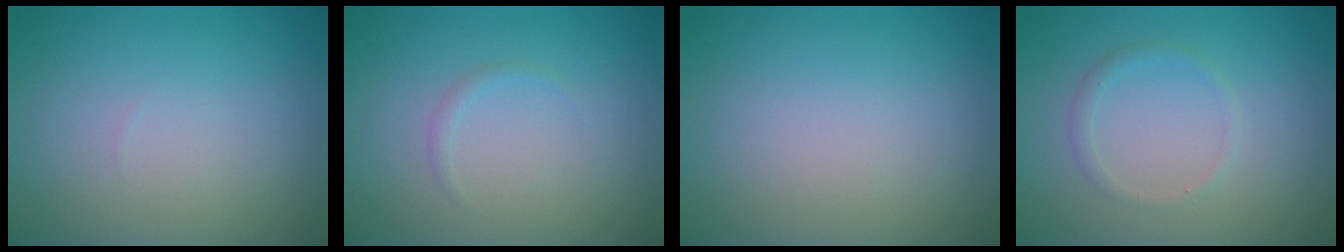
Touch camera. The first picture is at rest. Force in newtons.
{"total": 0.6, "press": 0.6, "slide": 0.1}
{"total": 0.0}
{"total": 0.9, "press": 0.9, "slide": 0.1}